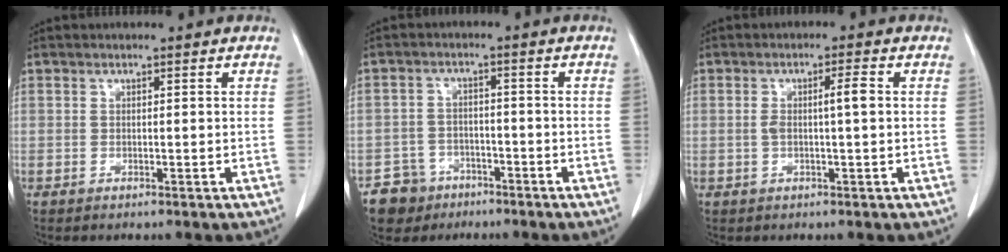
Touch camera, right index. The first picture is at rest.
{"total": 5.7, "force": [-3.7, 4.3, 0.1], "torque": [0.003, 0.009, -0.061]}
{"total": 3.4, "force": [0.2, 0.2, 3.4], "torque": [-0.064, 0.008, 0.006]}